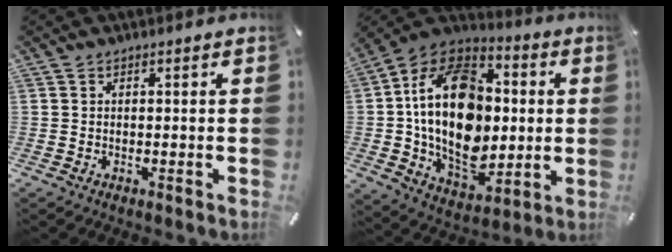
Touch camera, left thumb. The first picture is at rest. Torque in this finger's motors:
{"motor_torque": [1.27, 2.62, 1.89, 0.87, 0.48]}